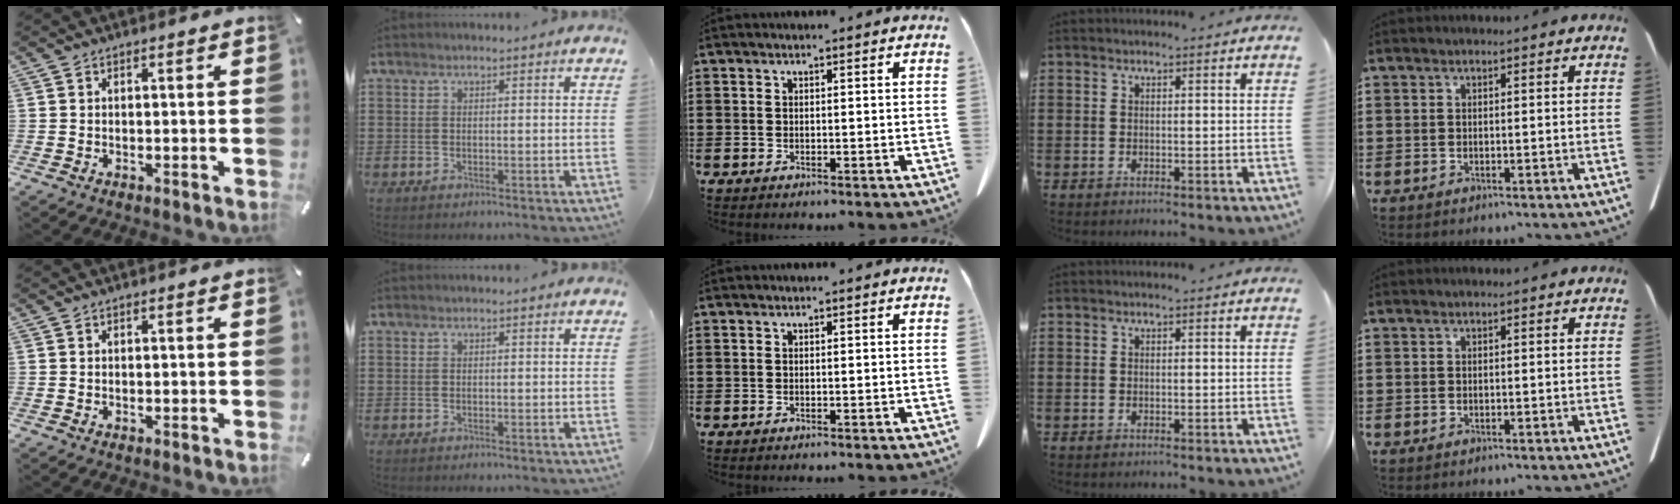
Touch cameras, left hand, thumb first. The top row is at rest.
{}